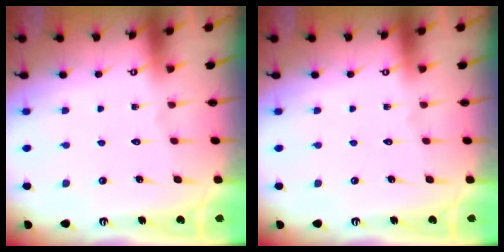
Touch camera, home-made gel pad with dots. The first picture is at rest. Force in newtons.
{"total": 0.0}